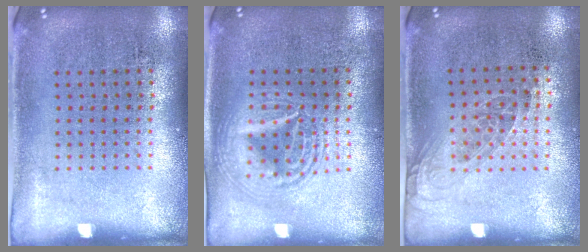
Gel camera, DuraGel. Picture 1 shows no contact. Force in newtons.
{"total": 2.6, "press": 2.6, "slide": 0.3}
{"total": 1.1, "press": 0.8, "slide": 0.7}